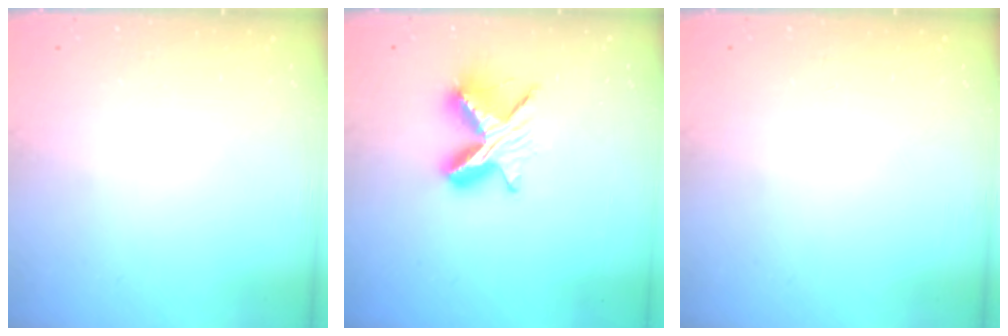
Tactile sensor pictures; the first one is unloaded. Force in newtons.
{"total": 9.3, "press": 9.3, "slide": 0.3}
{"total": 0.0}